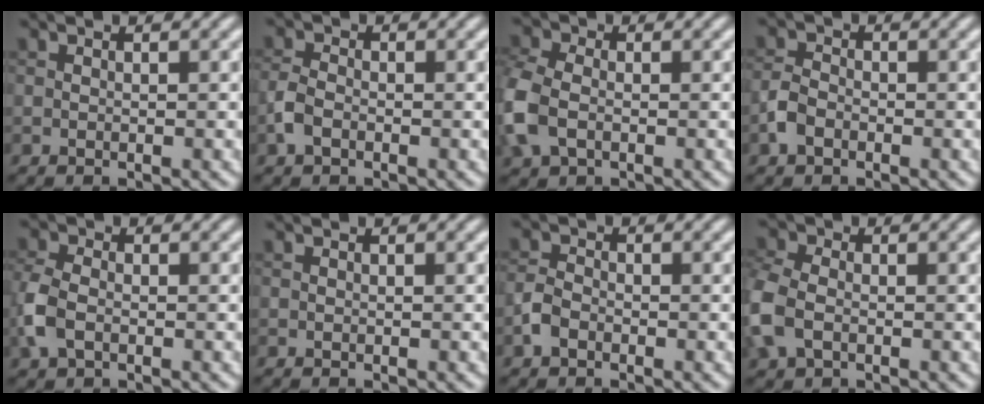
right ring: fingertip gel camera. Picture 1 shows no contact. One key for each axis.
{"total": 2.2, "fx": -1.0, "fy": 1.4, "fz": 1.3, "tx": -0.028, "ty": 0.004, "tz": -0.027}
{"total": 5.5, "fx": -1.2, "fy": 4.0, "fz": 3.6, "tx": -0.109, "ty": -0.002, "tz": -0.036}
{"total": 2.3, "fx": -1.3, "fy": 1.6, "fz": 1.2, "tx": -0.023, "ty": 0.005, "tz": -0.032}
{"total": 3.7, "fx": -1.1, "fy": 2.5, "fz": 2.6, "tx": -0.073, "ty": 0.001, "tz": -0.032}
{"total": 0.0}
{"total": 2.0, "fx": -1.2, "fy": 1.3, "fz": 1.0, "tx": -0.018, "ty": 0.005, "tz": -0.029}
{"total": 4.9, "fx": -1.2, "fy": 3.6, "fz": 3.2, "tx": -0.099, "ty": -0.001, "tz": -0.036}